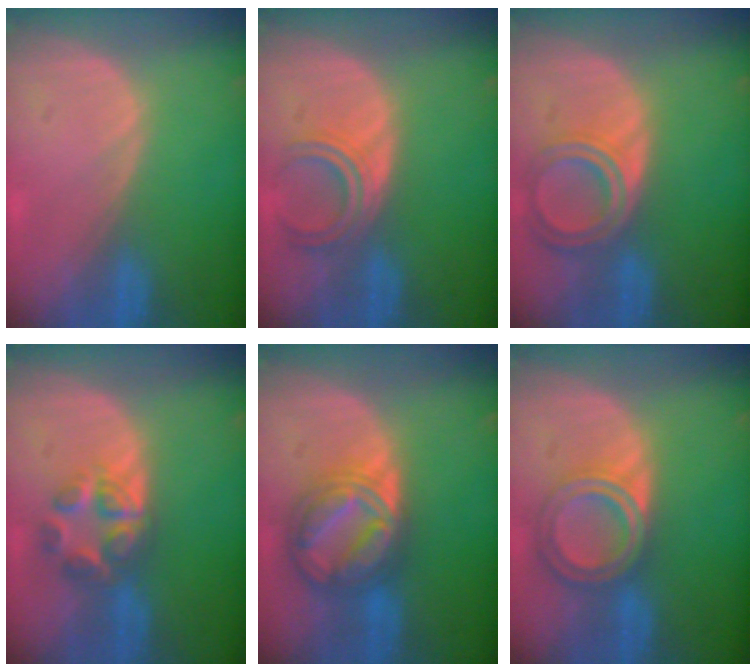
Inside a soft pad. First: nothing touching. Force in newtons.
{"total": 4.5, "press": 4.5, "slide": 0.7}
{"total": 6.5, "press": 5.9, "slide": 2.8}
{"total": 6.4, "press": 5.6, "slide": 3.1}
{"total": 9.2, "press": 9.1, "slide": 0.6}
{"total": 6.8, "press": 6.1, "slide": 3.1}